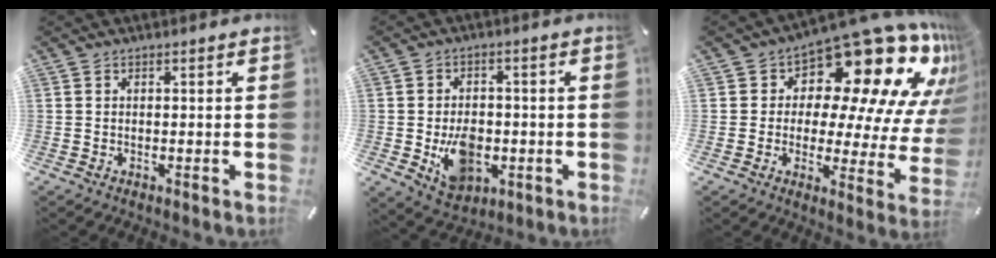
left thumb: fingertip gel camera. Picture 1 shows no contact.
{"total": 10.4, "force": [-2.1, 7.8, 6.5], "torque": [-0.099, 0.004, -0.032]}
{"total": 19.7, "force": [11.9, 8.6, 13.0], "torque": [-0.175, -0.110, 0.192]}